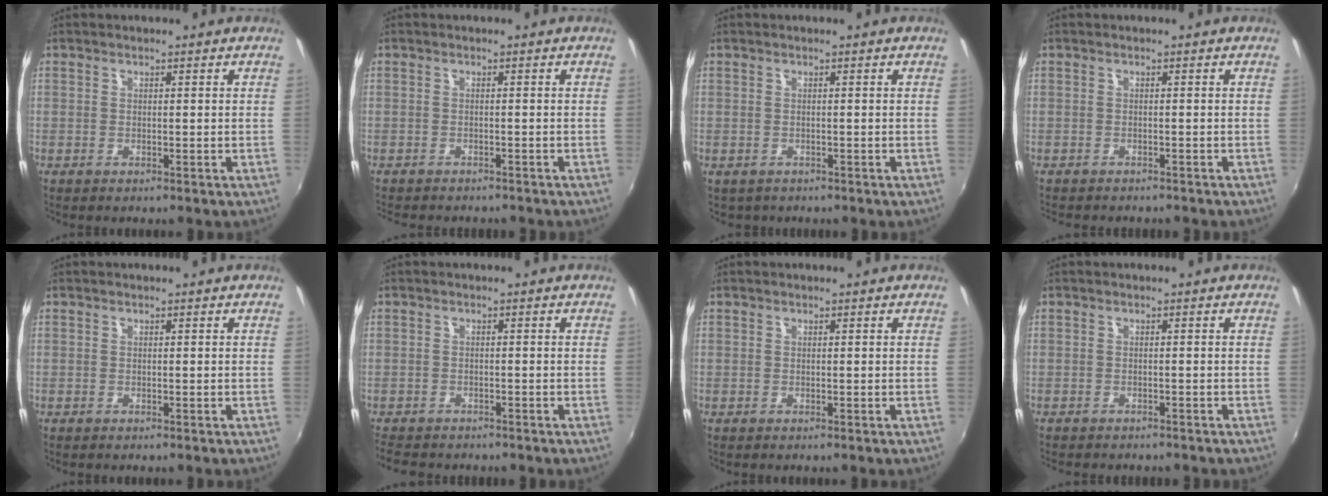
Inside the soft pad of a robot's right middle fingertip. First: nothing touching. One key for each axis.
{"total": 4.9, "fx": -4.4, "fy": 1.3, "fz": 1.5, "tx": -0.041, "ty": -0.016, "tz": -0.066}
{"total": 1.4, "fx": -0.8, "fy": 1.1, "fz": 0.2, "tx": -0.008, "ty": -0.004, "tz": -0.009}
{"total": 3.6, "fx": -3.3, "fy": 0.9, "fz": 1.0, "tx": -0.028, "ty": -0.015, "tz": -0.049}
{"total": 0.0}
{"total": 4.6, "fx": -4.0, "fy": 2.0, "fz": 1.1, "tx": -0.039, "ty": -0.012, "tz": -0.071}
{"total": 0.0}
{"total": 3.1, "fx": -2.9, "fy": 0.9, "fz": 0.9, "tx": -0.025, "ty": -0.014, "tz": -0.042}